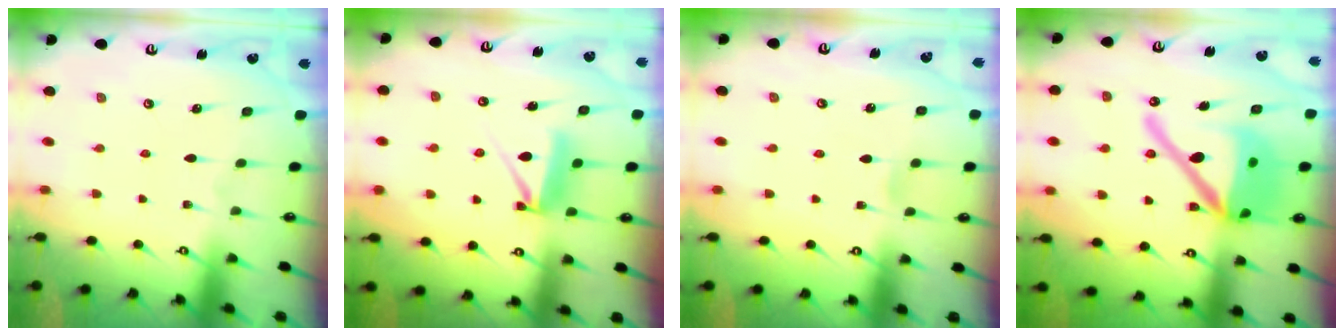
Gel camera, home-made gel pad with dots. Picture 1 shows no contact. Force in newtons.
{"total": 7.5, "press": 7.5, "slide": 0.7}
{"total": 2.5, "press": 2.5, "slide": 0.2}
{"total": 18.8, "press": 18.5, "slide": 3.3}